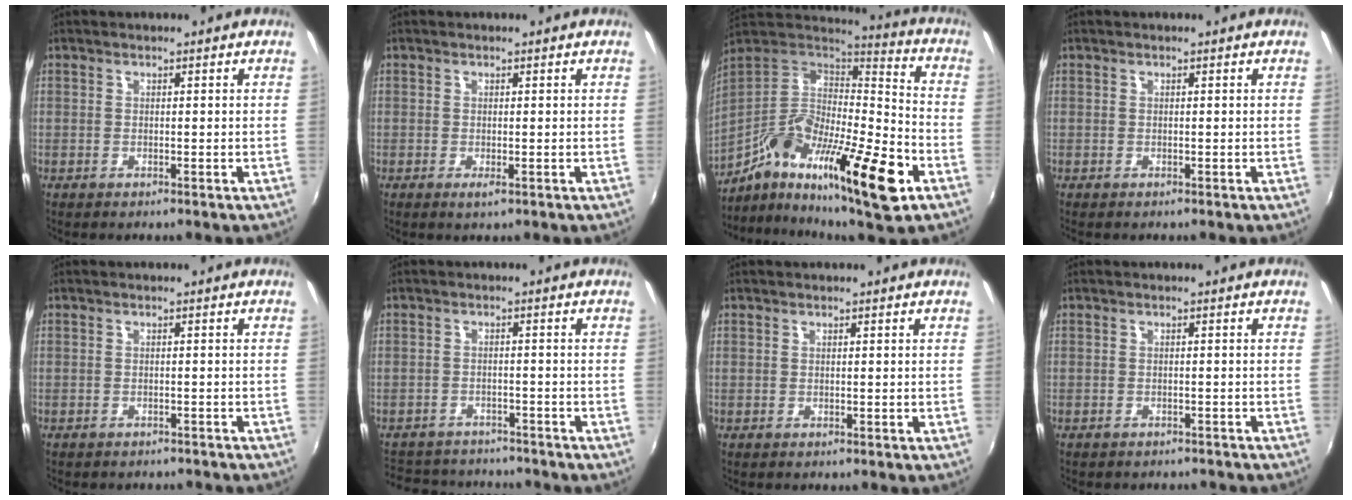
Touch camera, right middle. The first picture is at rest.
{"total": 1.1, "force": [-0.4, 0.3, 0.9], "torque": [-0.018, -0.005, -0.007]}
{"total": 24.9, "force": [-12.0, 6.5, 20.8], "torque": [-0.354, -0.024, -0.209]}
{"total": 0.0}
{"total": 3.9, "force": [-3.5, 1.3, 1.1], "torque": [-0.025, -0.013, -0.046]}
{"total": 11.2, "force": [-9.9, 4.3, 2.9], "torque": [-0.083, 0.015, -0.146]}
{"total": 0.0}
{"total": 4.1, "force": [-3.7, 1.4, 1.2], "torque": [-0.027, -0.013, -0.048]}